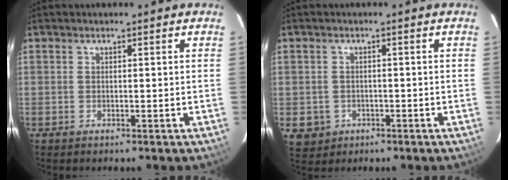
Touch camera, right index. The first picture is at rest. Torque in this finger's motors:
{"motor_torque": [-0.37, 0.01, -0.99, -0.21]}